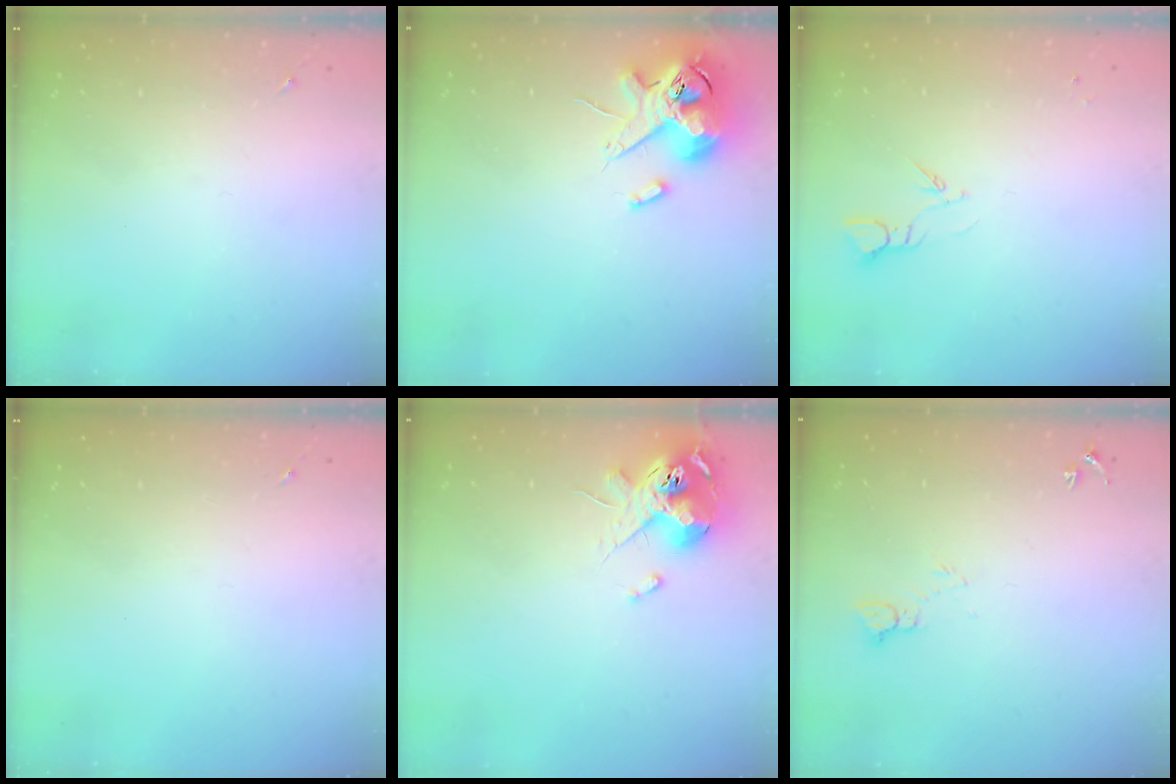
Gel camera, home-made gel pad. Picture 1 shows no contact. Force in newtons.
{"total": 14.5, "press": 14.3, "slide": 2.4}
{"total": 3.2, "press": 3.1, "slide": 0.3}
{"total": 0.0}
{"total": 14.1, "press": 14.0, "slide": 1.7}
{"total": 4.4, "press": 4.3, "slide": 0.4}